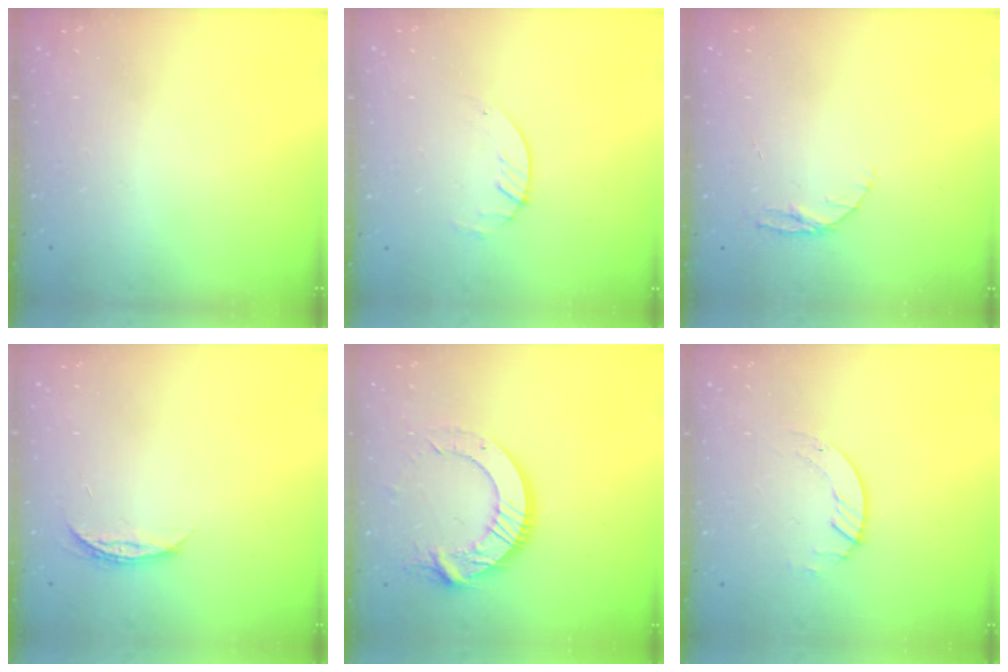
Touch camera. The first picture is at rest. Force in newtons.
{"total": 1.7, "press": 1.6, "slide": 0.2}
{"total": 4.9, "press": 4.8, "slide": 0.5}
{"total": 4.2, "press": 4.1, "slide": 0.5}
{"total": 14.7, "press": 14.7, "slide": 1.6}
{"total": 2.0, "press": 2.0, "slide": 0.2}